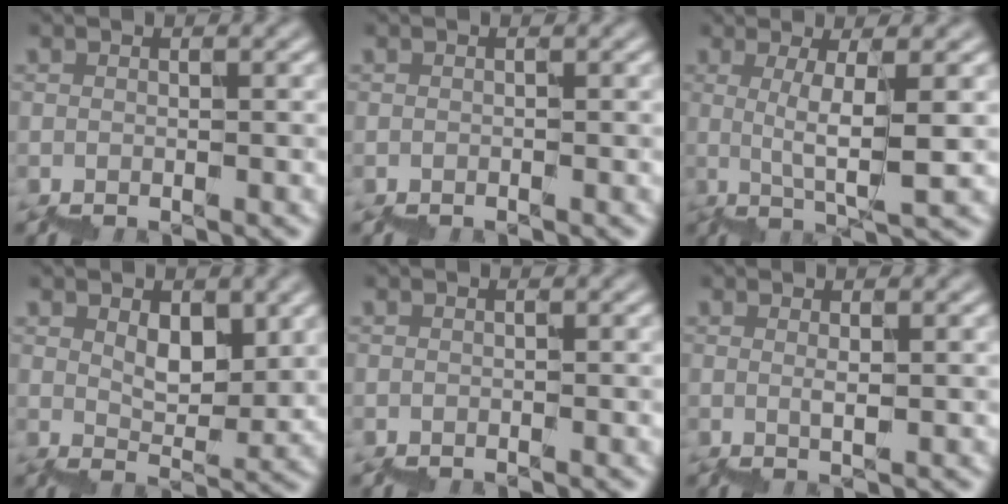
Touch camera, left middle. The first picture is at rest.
{"total": 0.0}
{"total": 3.1, "force": [1.5, 0.2, 2.7], "torque": [-0.047, 0.005, 0.033]}
{"total": 4.0, "force": [2.9, 1.7, 2.1], "torque": [-0.034, 0.001, 0.061]}
{"total": 0.0}
{"total": 0.9, "force": [0.7, 0.1, 0.6], "torque": [-0.008, 0.001, 0.010]}